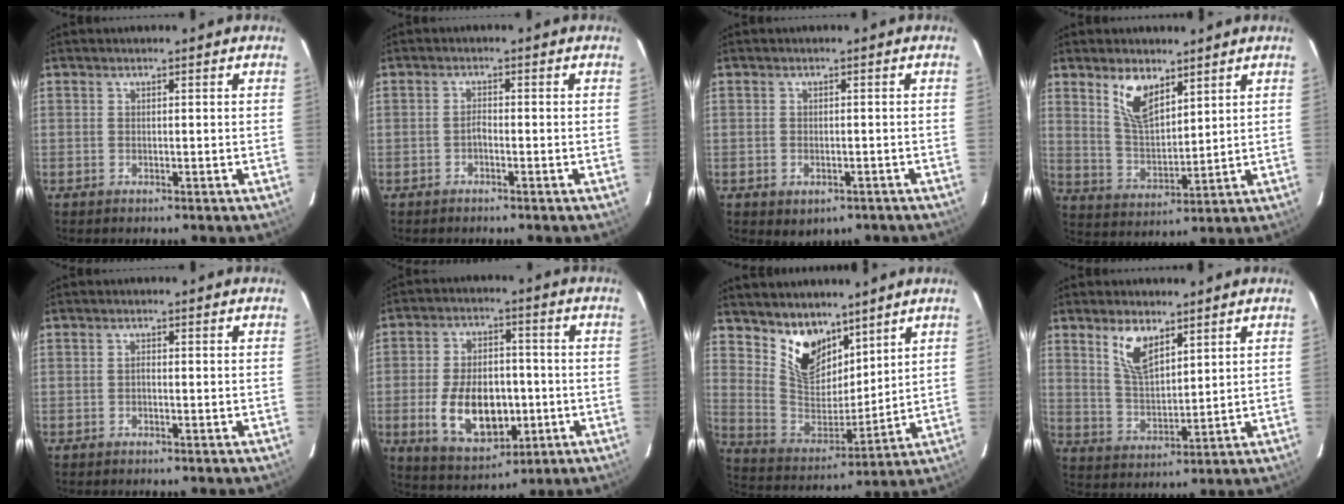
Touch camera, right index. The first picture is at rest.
{"total": 1.1, "force": [-0.8, 0.3, 0.6], "torque": [-0.013, 0.005, -0.018]}
{"total": 3.9, "force": [-1.9, 2.8, 1.9], "torque": [-0.039, -0.005, -0.013]}
{"total": 8.7, "force": [5.4, 3.8, 5.7], "torque": [-0.103, 0.003, 0.112]}
{"total": 0.5, "force": [-0.3, 0.3, 0.3], "torque": [-0.003, 0.004, -0.008]}
{"total": 14.4, "force": [-3.2, 8.5, 11.1], "torque": [-0.224, 0.000, -0.034]}
{"total": 12.4, "force": [8.7, 6.6, 6.0], "torque": [-0.116, -0.005, 0.174]}
{"total": 7.9, "force": [4.8, 3.5, 5.3], "torque": [-0.097, 0.002, 0.100]}